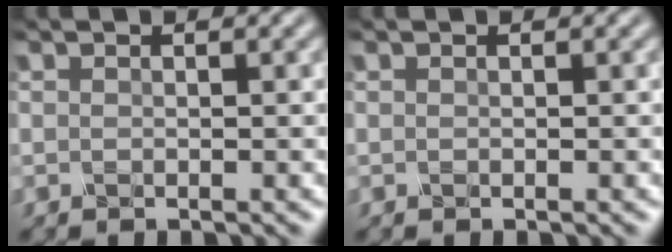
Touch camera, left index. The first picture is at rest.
{"total": 0.0}